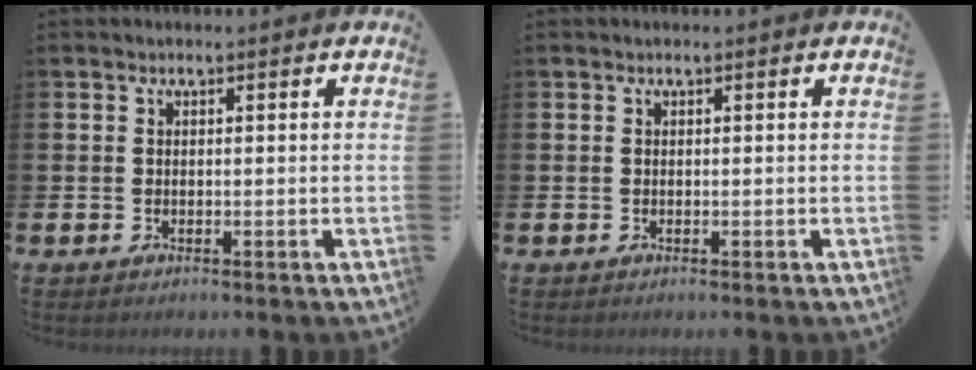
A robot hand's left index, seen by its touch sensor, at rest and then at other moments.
{"total": 0.0}